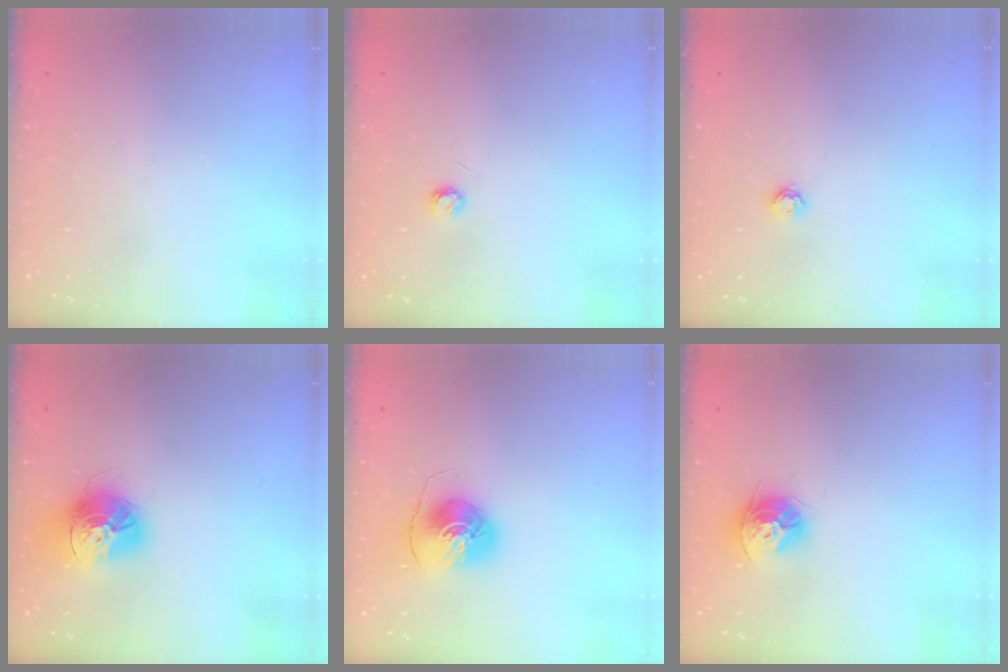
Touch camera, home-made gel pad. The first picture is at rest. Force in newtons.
{"total": 3.3, "press": 3.3, "slide": 0.2}
{"total": 3.8, "press": 3.8, "slide": 0.5}
{"total": 15.6, "press": 15.5, "slide": 1.4}
{"total": 7.5, "press": 7.5, "slide": 0.7}
{"total": 11.1, "press": 11.0, "slide": 0.9}